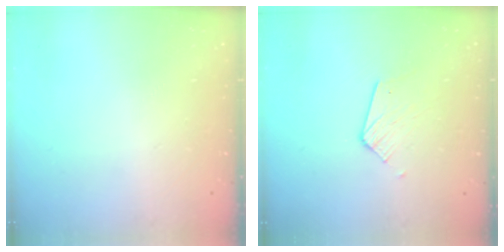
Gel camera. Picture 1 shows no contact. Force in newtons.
{"total": 5.9, "press": 5.9, "slide": 0.5}